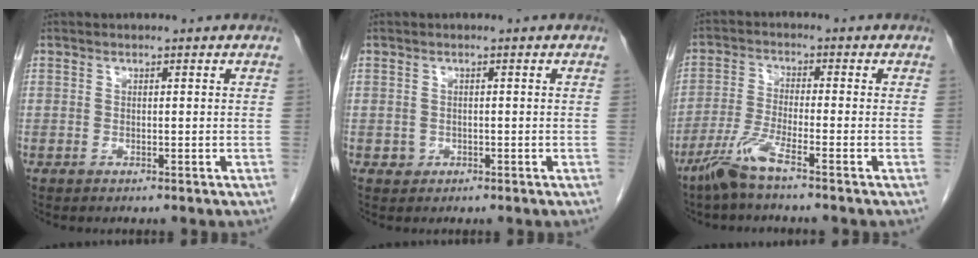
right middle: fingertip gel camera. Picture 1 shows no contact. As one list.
[{"total": 1.0, "force": [-0.3, 0.9, 0.1], "torque": [0.000, 0.004, -0.003]}, {"total": 5.7, "force": [-4.1, -0.3, 3.9], "torque": [-0.088, -0.013, -0.092]}]